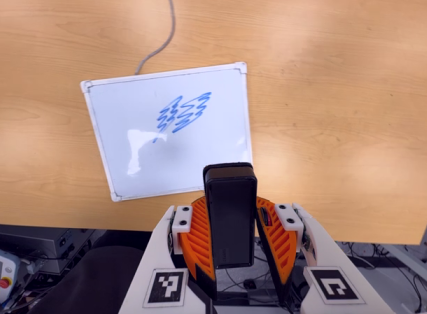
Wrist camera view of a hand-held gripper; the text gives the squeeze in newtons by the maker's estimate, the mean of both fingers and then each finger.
{"total": 6.4, "left": 6.2, "right": 6.7}